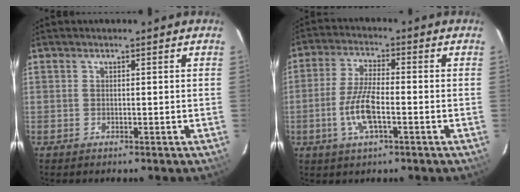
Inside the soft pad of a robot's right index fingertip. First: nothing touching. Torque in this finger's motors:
{"motor_torque": [1.12, -0.24, 0.44, 0.07]}